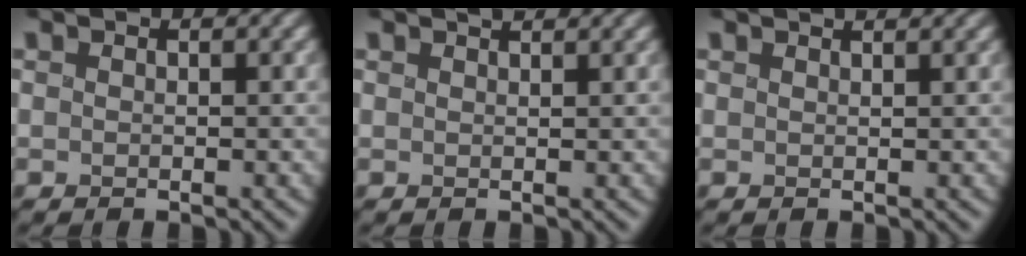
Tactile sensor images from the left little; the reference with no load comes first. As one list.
[{"total": 1.3, "force": [1.1, 0.3, 0.7], "torque": [0.001, 0.005, 0.011]}, {"total": 1.7, "force": [1.4, 0.5, 0.8], "torque": [0.005, 0.009, 0.007]}]